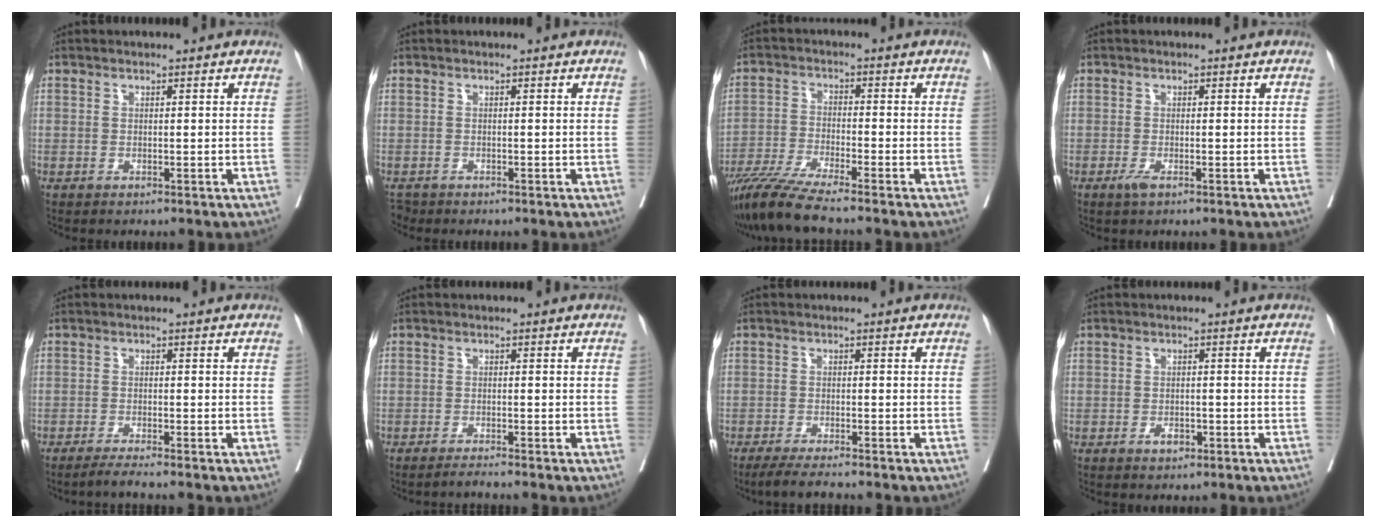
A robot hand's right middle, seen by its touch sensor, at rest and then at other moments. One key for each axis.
{"total": 1.1, "fx": -1.0, "fy": 0.3, "fz": 0.0, "tx": -0.003, "ty": -0.005, "tz": -0.016}
{"total": 8.6, "fx": -7.3, "fy": -1.0, "fz": 4.4, "tx": -0.072, "ty": -0.029, "tz": -0.135}
{"total": 1.3, "fx": -0.8, "fy": 0.1, "fz": 1.0, "tx": -0.021, "ty": -0.004, "tz": -0.013}
{"total": 2.5, "fx": -2.2, "fy": -0.7, "fz": 1.1, "tx": -0.024, "ty": -0.006, "tz": -0.043}
{"total": 1.5, "fx": -1.4, "fy": -0.6, "fz": 0.3, "tx": -0.008, "ty": -0.002, "tz": -0.027}
{"total": 4.2, "fx": -3.6, "fy": -0.2, "fz": 2.2, "tx": -0.036, "ty": -0.012, "tz": -0.064}
{"total": 1.6, "fx": -0.8, "fy": 1.0, "fz": 1.0, "tx": -0.016, "ty": 0.001, "tz": -0.010}